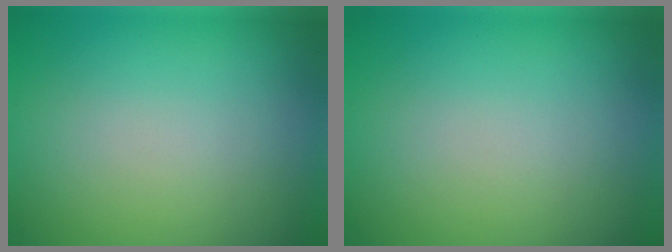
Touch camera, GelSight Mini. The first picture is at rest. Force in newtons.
{"total": 0.0}